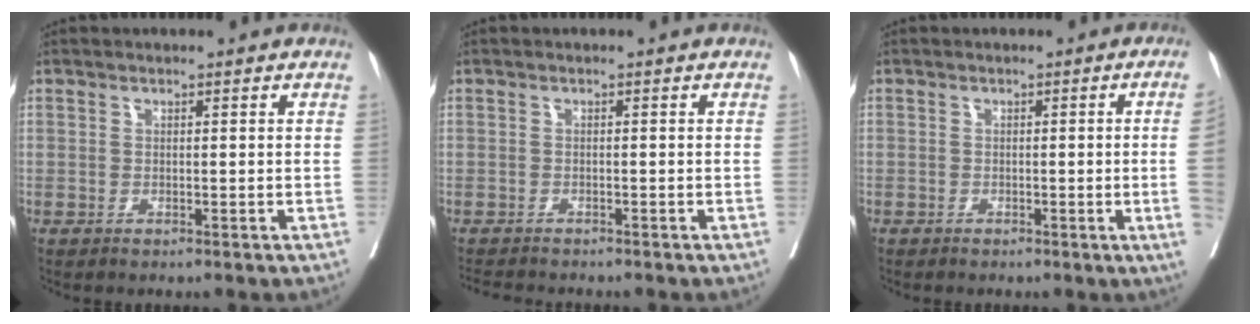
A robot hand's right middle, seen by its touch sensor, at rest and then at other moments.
{"total": 4.5, "force": [-4.2, 0.7, 1.5], "torque": [-0.019, -0.008, -0.065]}
{"total": 3.6, "force": [-0.6, -1.3, 3.3], "torque": [-0.039, -0.007, -0.008]}